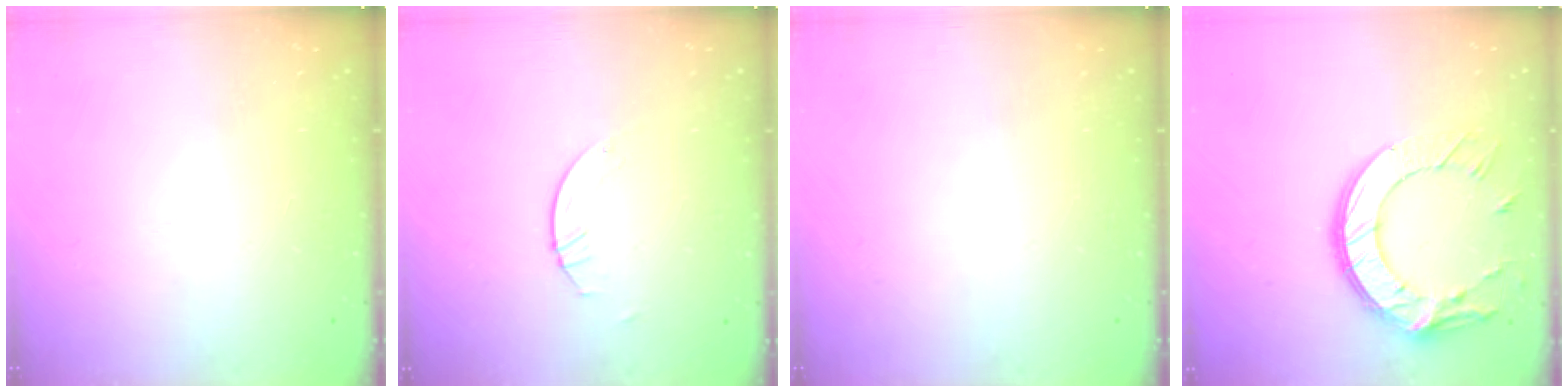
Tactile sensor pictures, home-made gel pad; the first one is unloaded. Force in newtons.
{"total": 1.1, "press": 1.1, "slide": 0.1}
{"total": 0.0}
{"total": 17.3, "press": 17.2, "slide": 1.3}